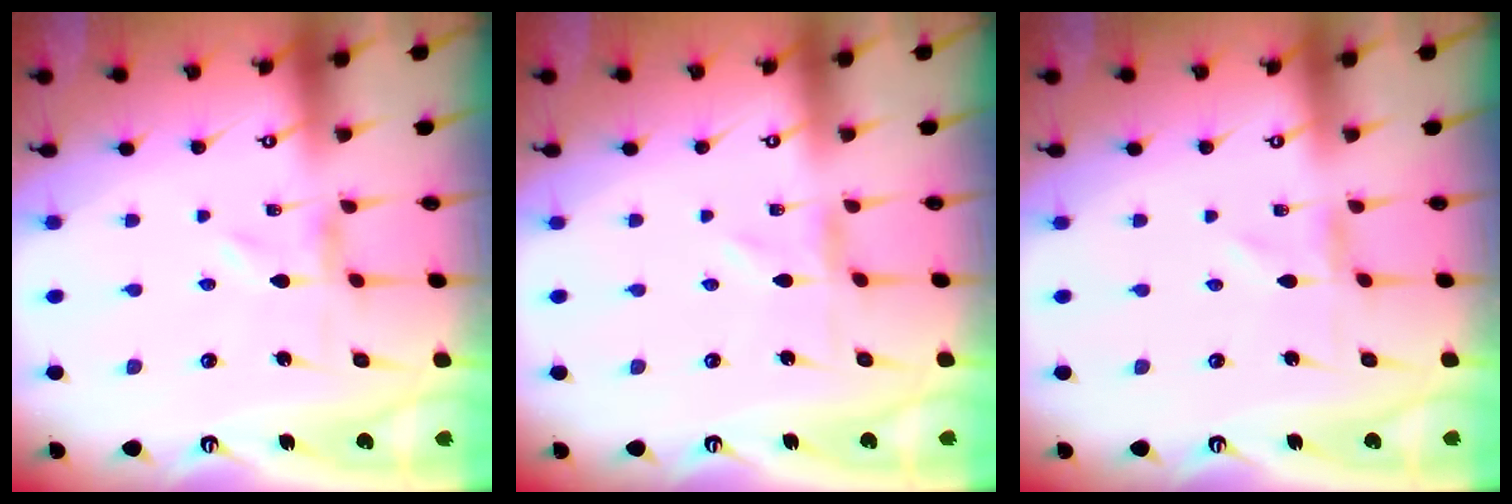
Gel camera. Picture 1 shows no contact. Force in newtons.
{"total": 0.6, "press": 0.6, "slide": 0.2}
{"total": 0.0}